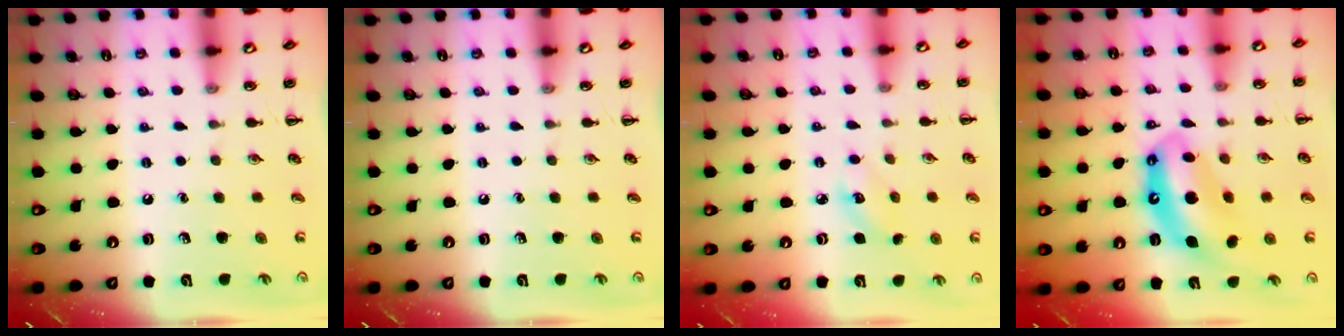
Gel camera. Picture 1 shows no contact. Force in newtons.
{"total": 0.0}
{"total": 3.5, "press": 3.5, "slide": 0.8}
{"total": 12.2, "press": 11.8, "slide": 3.3}